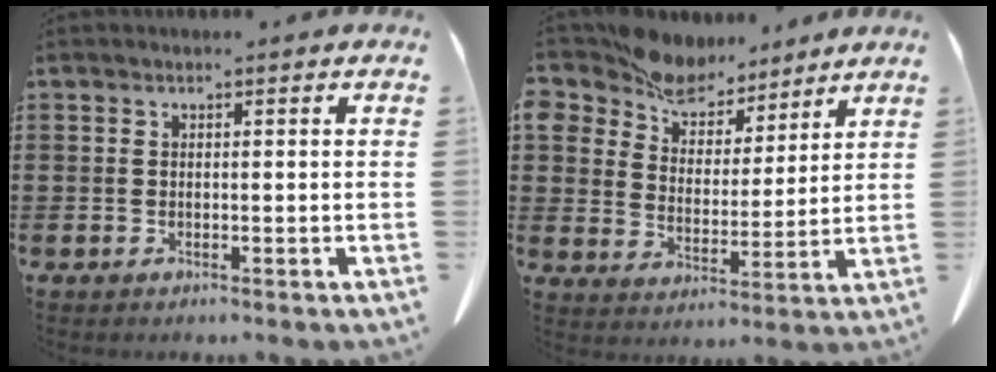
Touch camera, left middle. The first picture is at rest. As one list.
[{"total": 9.4, "force": [8.6, 3.6, 1.1], "torque": [-0.070, -0.050, 0.163]}]